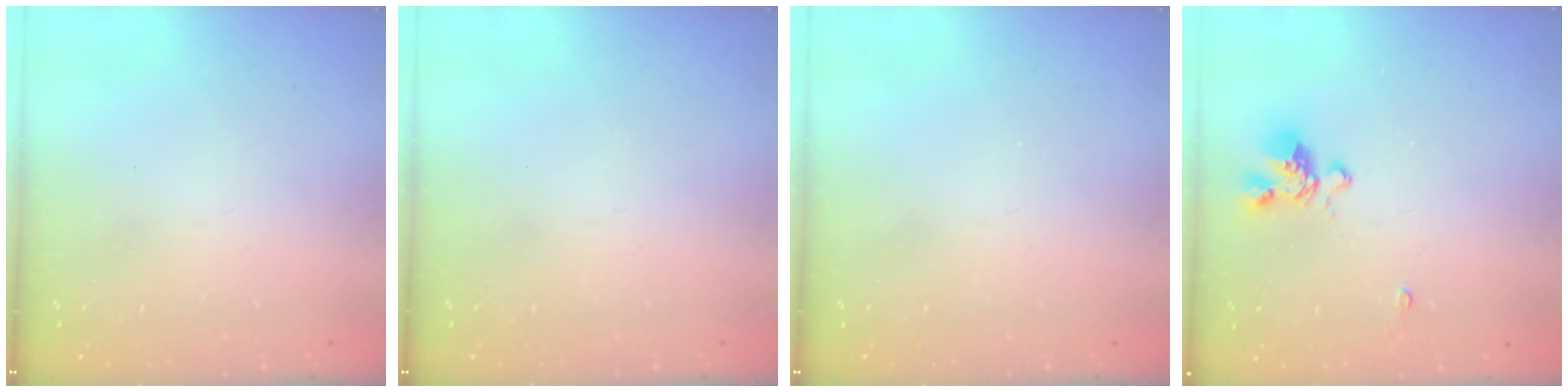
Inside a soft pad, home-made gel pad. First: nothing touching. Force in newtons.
{"total": 0.0}
{"total": 0.0}
{"total": 1.2, "press": 0.8, "slide": 1.0}